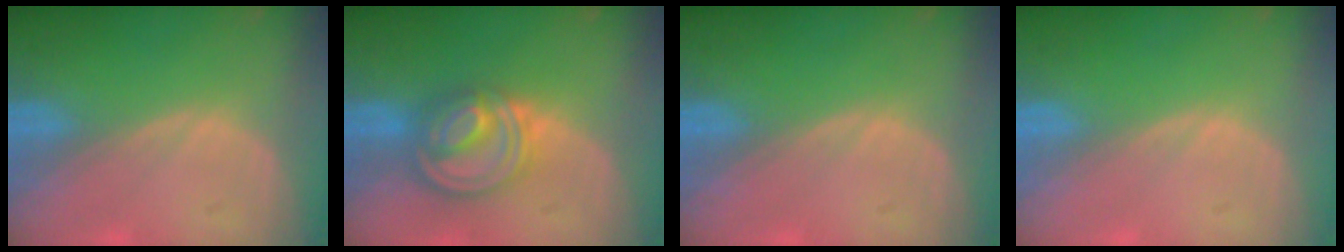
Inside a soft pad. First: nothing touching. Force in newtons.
{"total": 8.0, "press": 6.9, "slide": 4.1}
{"total": 0.0}
{"total": 0.0}